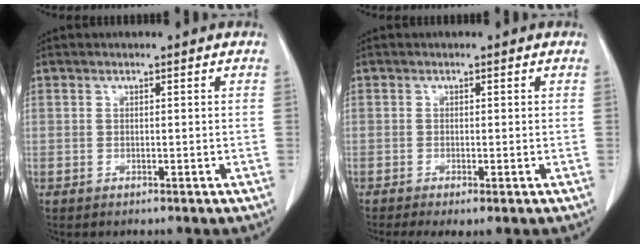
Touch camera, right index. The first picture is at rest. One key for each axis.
{"total": 2.7, "fx": -1.6, "fy": 0.6, "fz": 2.1, "tx": -0.036, "ty": -0.010, "tz": -0.026}